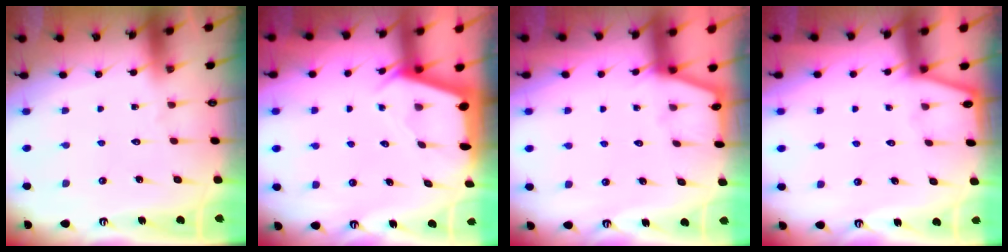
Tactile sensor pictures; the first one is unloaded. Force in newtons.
{"total": 2.4, "press": 2.4, "slide": 0.3}
{"total": 1.6, "press": 1.6, "slide": 0.2}
{"total": 1.8, "press": 1.8, "slide": 0.1}